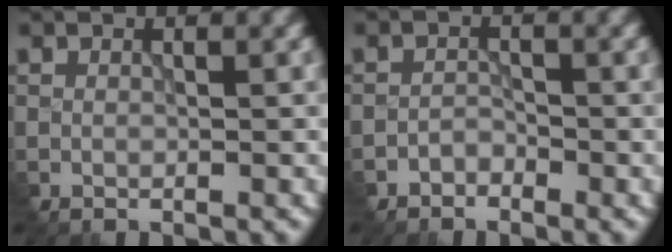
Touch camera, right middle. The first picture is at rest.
{"total": 1.3, "force": [-1.1, 0.0, -0.7], "torque": [0.003, 0.007, -0.020]}